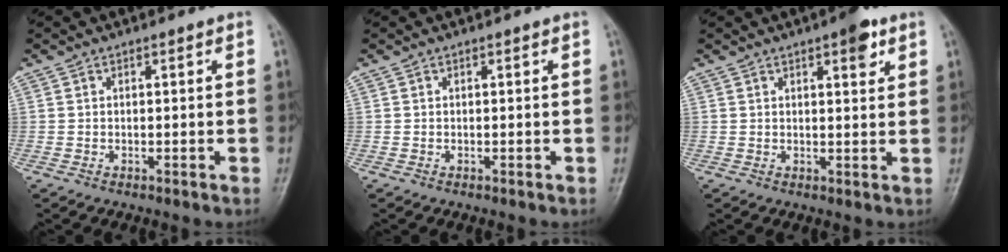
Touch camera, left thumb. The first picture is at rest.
{"total": 0.0}
{"total": 4.4, "force": [2.5, 1.6, 3.3], "torque": [-0.033, -0.010, 0.031]}